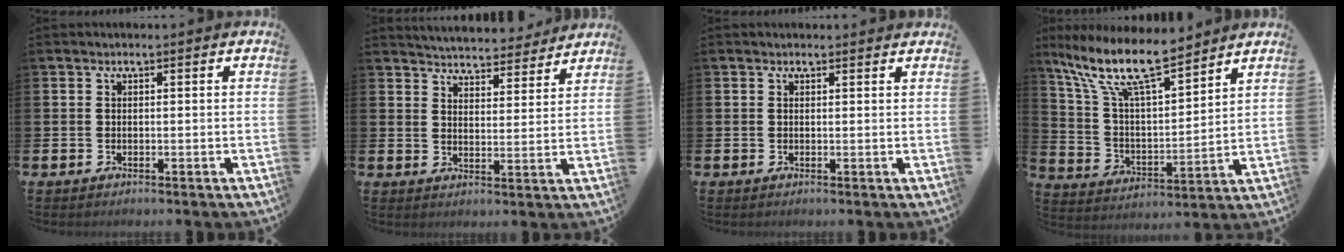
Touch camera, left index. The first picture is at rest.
{"total": 5.2, "force": [5.1, 0.7, 0.1], "torque": [-0.020, -0.039, 0.090]}
{"total": 0.7, "force": [0.6, 0.2, 0.1], "torque": [0.009, -0.003, 0.009]}
{"total": 12.3, "force": [10.2, 2.5, 6.3], "torque": [-0.165, -0.051, 0.181]}